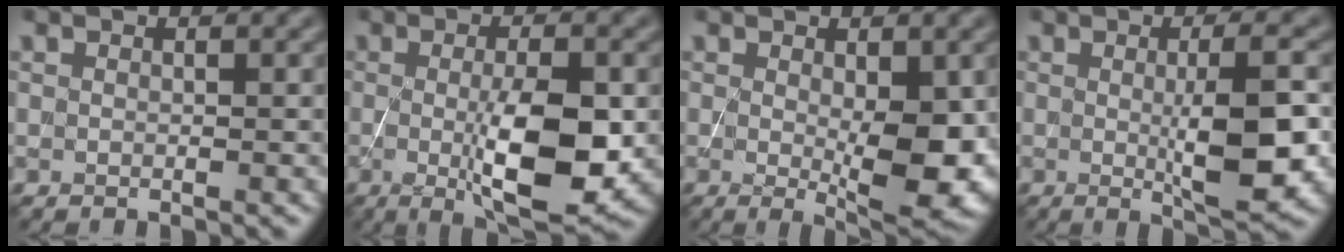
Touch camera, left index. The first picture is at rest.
{"total": 8.0, "force": [-0.9, 2.2, 7.7], "torque": [-0.125, -0.016, -0.009]}
{"total": 6.7, "force": [-0.4, 2.2, 6.3], "torque": [-0.098, -0.018, 0.002]}
{"total": 6.3, "force": [-0.2, 1.3, 6.2], "torque": [-0.094, -0.005, 0.001]}